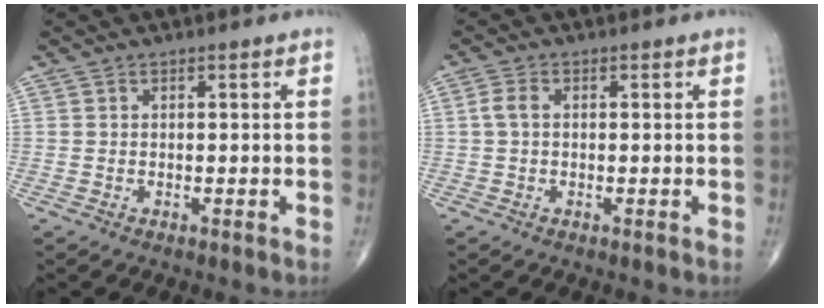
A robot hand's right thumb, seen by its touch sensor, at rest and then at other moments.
{"total": 2.3, "force": [0.2, 1.4, 1.8], "torque": [-0.041, 0.005, 0.001]}